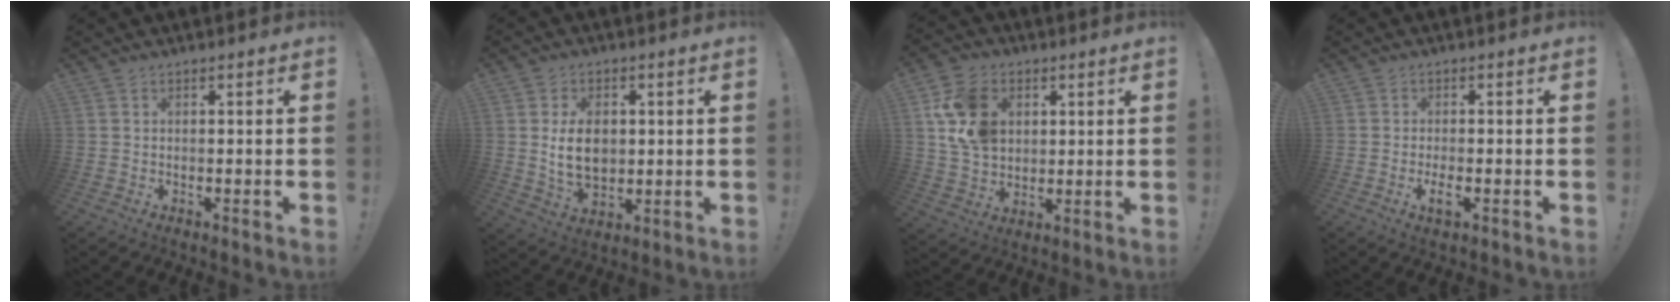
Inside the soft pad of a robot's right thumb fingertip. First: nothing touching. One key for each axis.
{"total": 10.6, "fx": 0.8, "fy": 7.4, "fz": 7.5, "tx": -0.131, "ty": 0.004, "tz": 0.015}
{"total": 15.0, "fx": 4.8, "fy": 11.5, "fz": 8.4, "tx": -0.144, "ty": -0.015, "tz": 0.095}
{"total": 3.5, "fx": -1.4, "fy": 0.9, "fz": 3.0, "tx": -0.066, "ty": -0.002, "tz": -0.026}